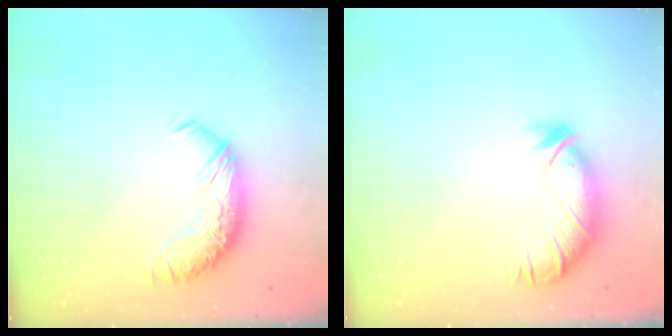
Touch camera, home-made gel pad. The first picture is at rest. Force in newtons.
{"total": 2.7, "press": 2.5, "slide": 0.9}